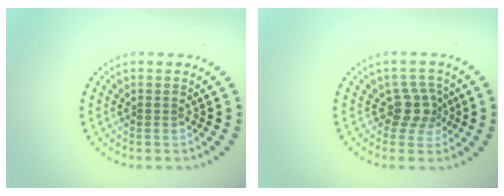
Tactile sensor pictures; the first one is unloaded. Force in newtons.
{"total": 2.8, "press": 2.2, "slide": 1.7}